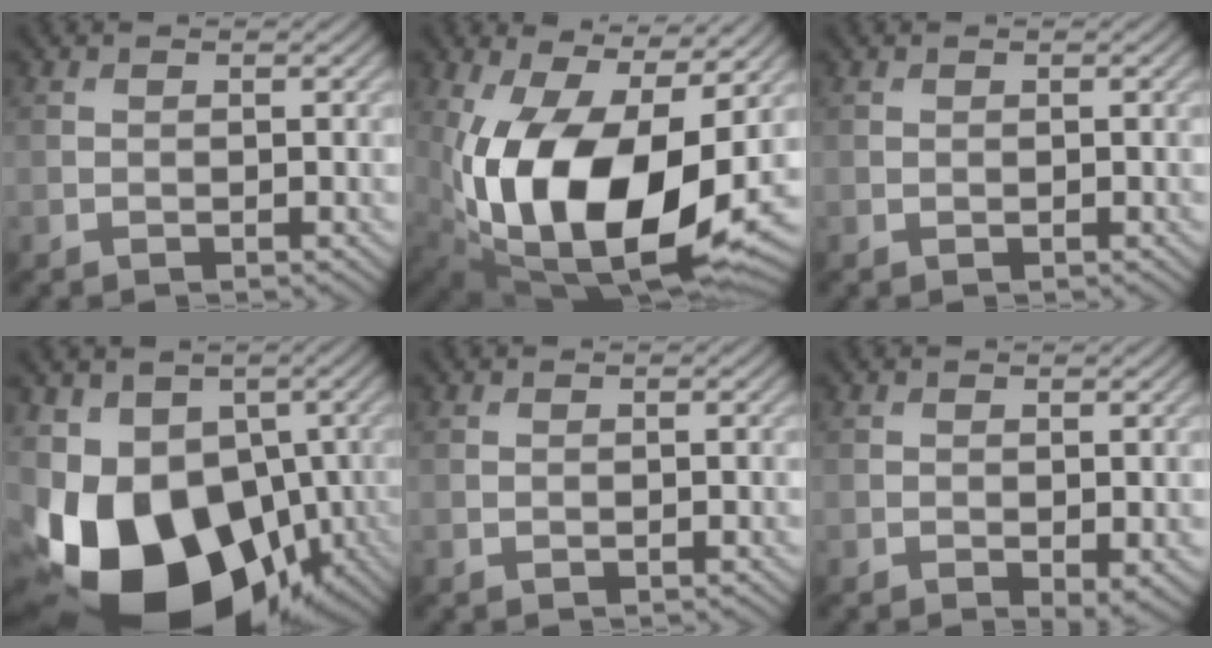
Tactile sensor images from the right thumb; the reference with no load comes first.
{"total": 19.0, "force": [-1.2, 10.4, 15.9], "torque": [-0.311, -0.039, -0.008]}
{"total": 0.0}
{"total": 19.2, "force": [-5.9, 13.4, 12.4], "torque": [-0.244, -0.030, -0.086]}
{"total": 0.0}
{"total": 1.6, "force": [-0.4, 0.7, 1.4], "torque": [-0.023, -0.010, -0.005]}